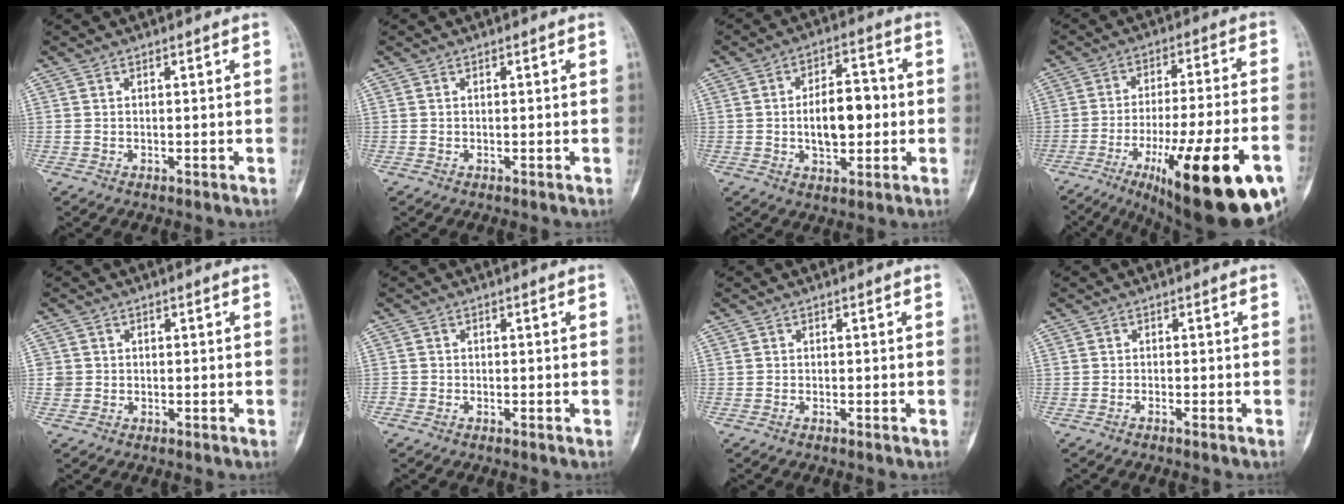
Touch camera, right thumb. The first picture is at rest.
{"total": 0.0}
{"total": 10.6, "force": [-0.4, 5.8, 8.9], "torque": [-0.121, 0.018, -0.003]}
{"total": 26.7, "force": [-12.4, 6.2, 22.9], "torque": [-0.296, 0.031, -0.179]}
{"total": 1.9, "force": [0.0, 1.9, 0.3], "torque": [0.006, 0.006, 0.001]}
{"total": 0.8, "force": [-0.7, 0.3, 0.2], "torque": [-0.006, -0.001, -0.018]}
{"total": 0.0}
{"total": 0.9, "force": [-0.7, -0.1, 0.5], "torque": [-0.011, 0.003, -0.012]}